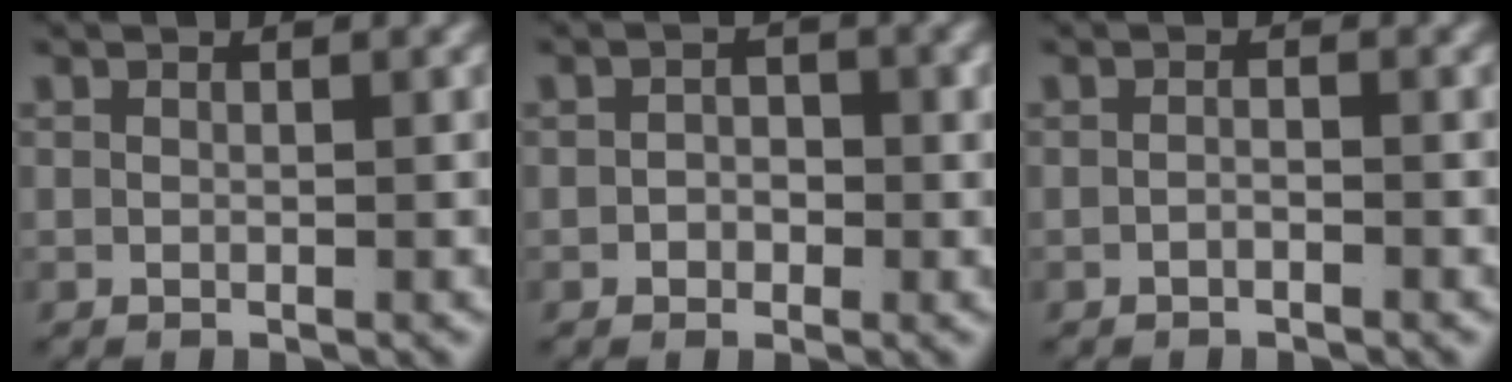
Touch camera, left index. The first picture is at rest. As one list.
[{"total": 1.3, "force": [-0.8, 0.9, 0.6], "torque": [0.001, -0.004, -0.014]}, {"total": 0.8, "force": [-0.7, -0.1, 0.2], "torque": [-0.006, -0.004, -0.012]}]